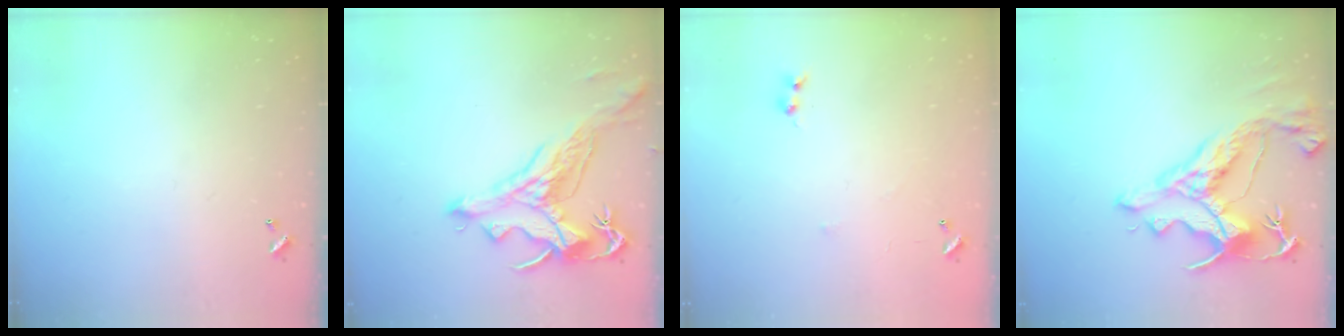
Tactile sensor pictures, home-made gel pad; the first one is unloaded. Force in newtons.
{"total": 2.2, "press": 1.7, "slide": 1.3}
{"total": 5.9, "press": 5.9, "slide": 0.7}
{"total": 10.7, "press": 10.5, "slide": 2.2}